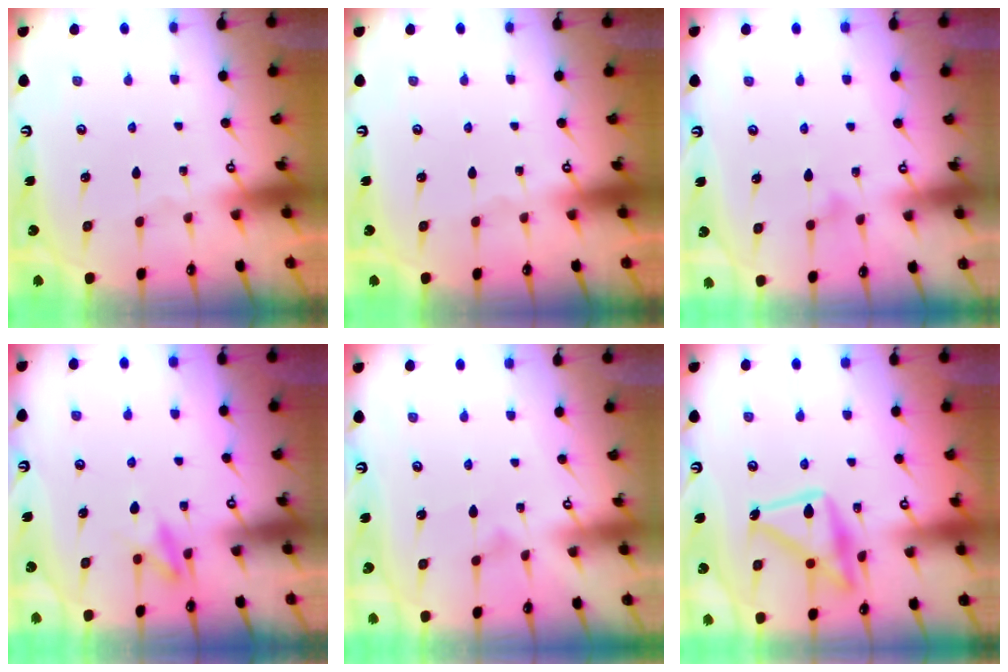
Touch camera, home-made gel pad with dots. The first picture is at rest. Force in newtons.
{"total": 0.0}
{"total": 7.2, "press": 7.2, "slide": 0.5}
{"total": 10.0, "press": 9.9, "slide": 1.5}
{"total": 4.9, "press": 4.9, "slide": 0.4}
{"total": 17.3, "press": 17.2, "slide": 1.2}